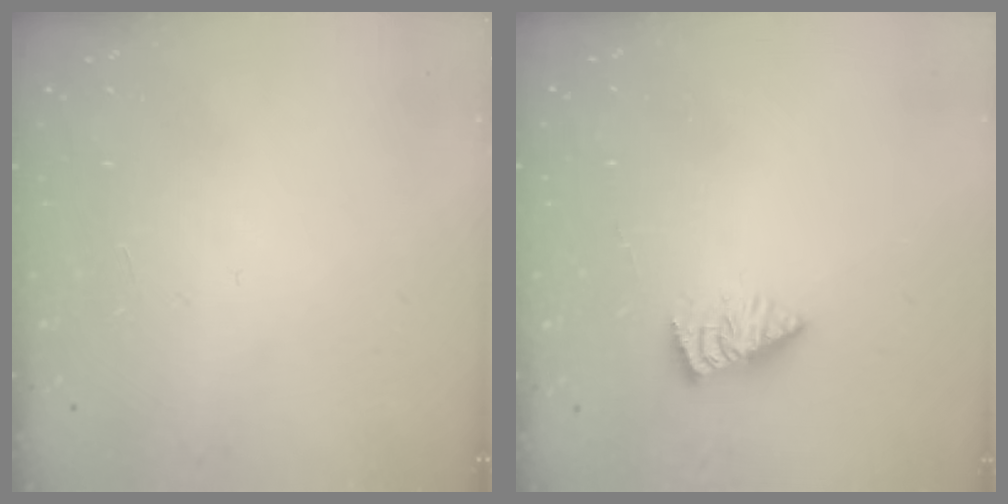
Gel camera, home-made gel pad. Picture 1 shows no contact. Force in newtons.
{"total": 1.7, "press": 1.7, "slide": 0.1}